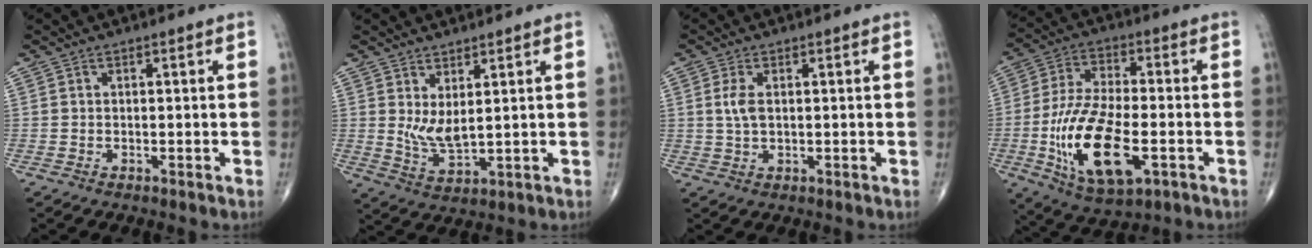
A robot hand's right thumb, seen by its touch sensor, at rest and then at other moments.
{"total": 5.5, "force": [1.8, 2.0, 4.7], "torque": [-0.090, -0.030, 0.045]}
{"total": 3.4, "force": [0.6, 1.7, 2.8], "torque": [-0.064, 0.000, 0.012]}
{"total": 18.3, "force": [-5.0, 8.0, 15.7], "torque": [-0.305, 0.007, -0.080]}